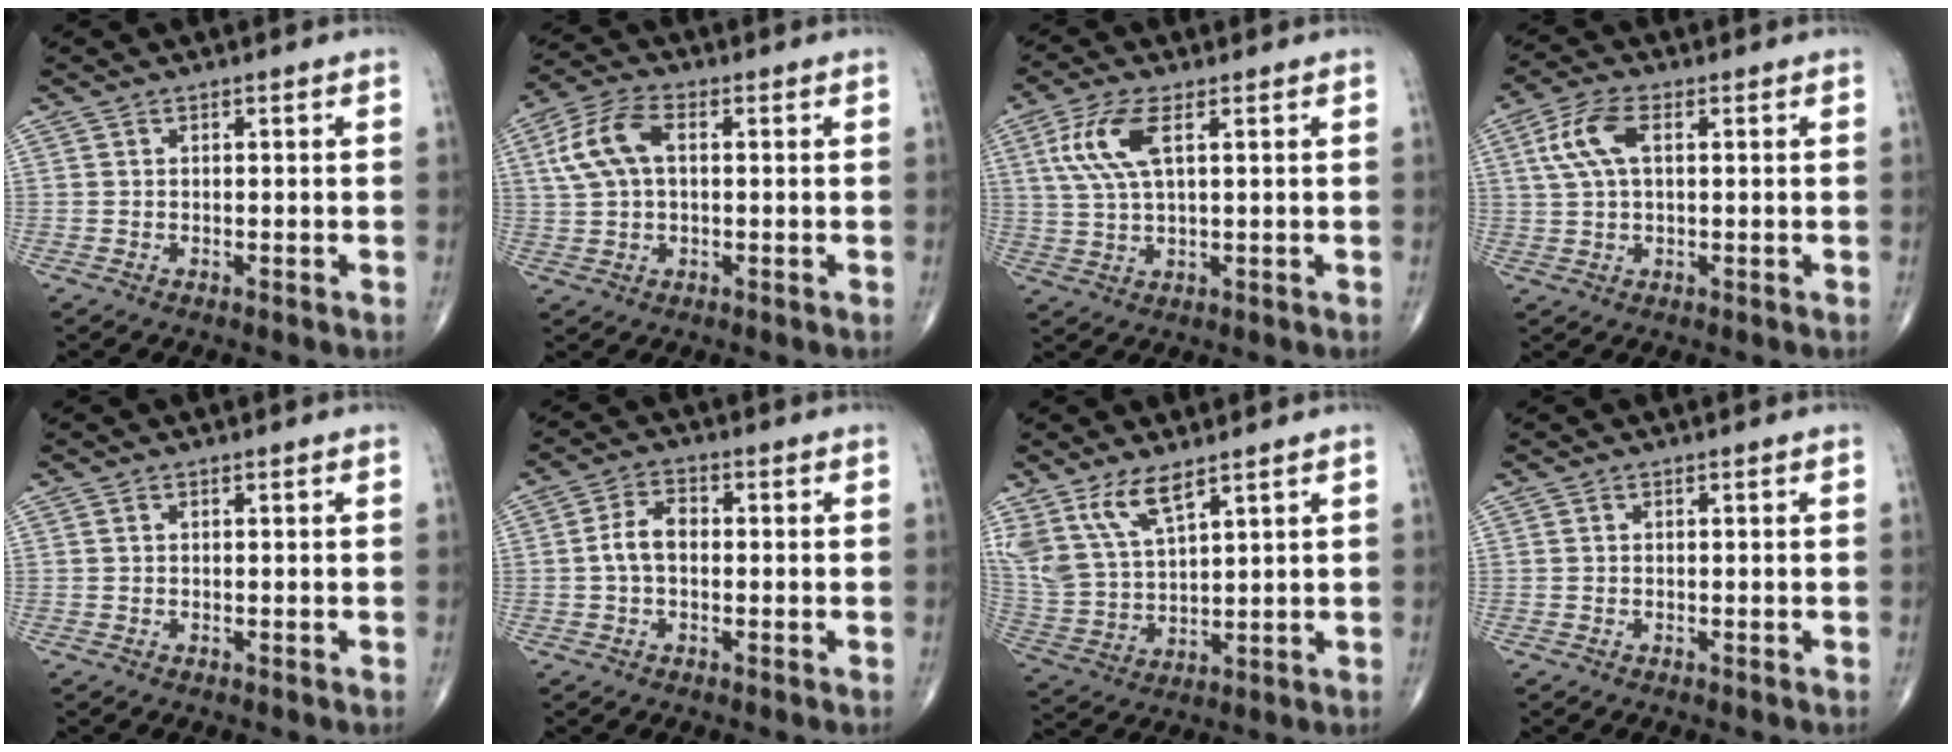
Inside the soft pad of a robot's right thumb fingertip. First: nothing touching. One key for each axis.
{"total": 9.1, "fx": 1.7, "fy": 5.1, "fz": 7.3, "tx": -0.157, "ty": 0.022, "tz": 0.031}
{"total": 8.4, "fx": 2.8, "fy": 3.0, "fz": 7.3, "tx": -0.173, "ty": 0.003, "tz": 0.060}
{"total": 7.5, "fx": 1.9, "fy": 3.7, "fz": 6.2, "tx": -0.139, "ty": 0.015, "tz": 0.036}
{"total": 0.0}
{"total": 4.8, "fx": -0.3, "fy": 3.0, "fz": 3.8, "tx": -0.071, "ty": 0.018, "tz": -0.013}
{"total": 10.4, "fx": 6.9, "fy": 3.8, "fz": 6.8, "tx": -0.137, "ty": -0.025, "tz": 0.156}
{"total": 0.0}